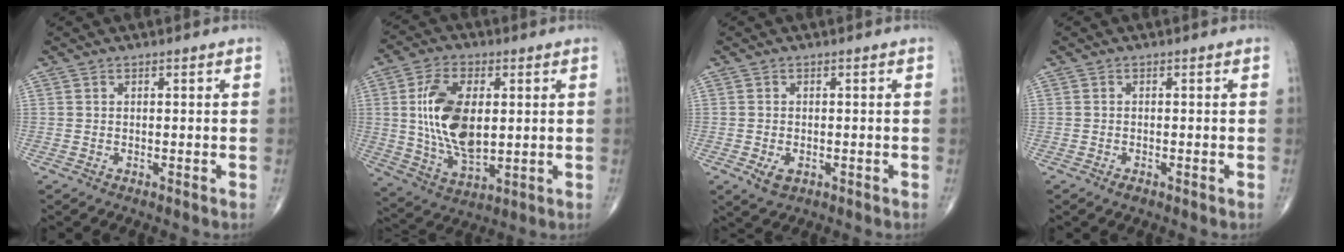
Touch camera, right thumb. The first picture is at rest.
{"total": 15.3, "force": [1.9, 8.2, 12.8], "torque": [-0.238, -0.013, 0.042]}
{"total": 2.9, "force": [-1.0, 1.8, 2.1], "torque": [-0.034, -0.002, -0.011]}
{"total": 1.0, "force": [-0.6, 0.4, 0.6], "torque": [-0.012, -0.001, -0.011]}